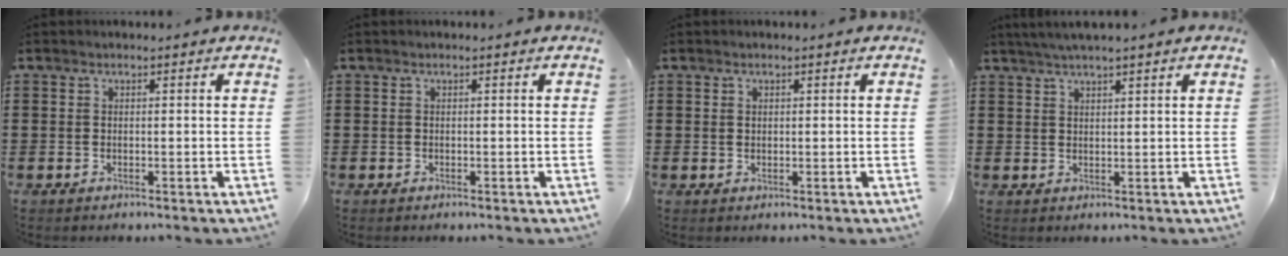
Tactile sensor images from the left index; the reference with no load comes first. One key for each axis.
{"total": 0.0}
{"total": 0.8, "fx": 0.3, "fy": 0.6, "fz": 0.4, "tx": -0.009, "ty": 0.005, "tz": 0.006}
{"total": 2.2, "fx": 1.8, "fy": -0.4, "fz": 1.2, "tx": -0.026, "ty": 0.001, "tz": 0.035}